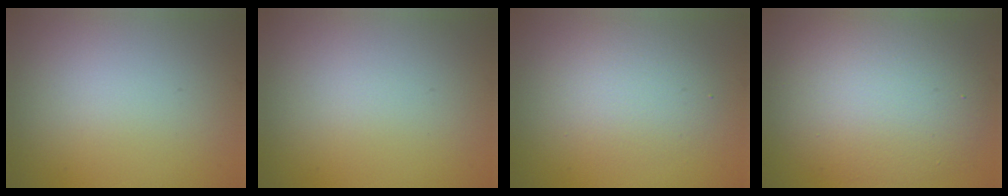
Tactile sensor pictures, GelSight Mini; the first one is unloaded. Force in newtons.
{"total": 0.0}
{"total": 3.4, "press": 3.3, "slide": 0.2}
{"total": 8.3, "press": 8.3, "slide": 0.6}